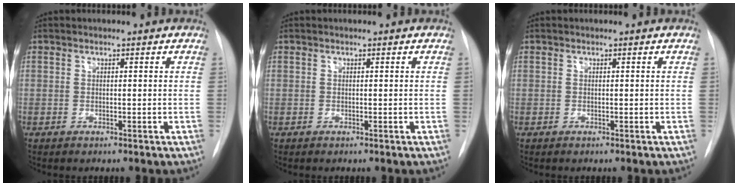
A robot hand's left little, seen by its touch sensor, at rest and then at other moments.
{"total": 0.0}
{"total": 0.0}